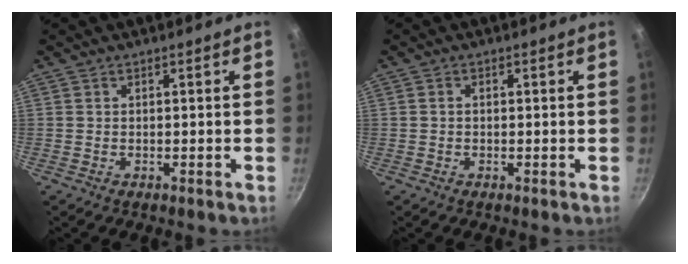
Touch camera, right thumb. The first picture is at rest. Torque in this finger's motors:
{"motor_torque": [0.17, -0.25, -0.46, 0.14, 0.02]}